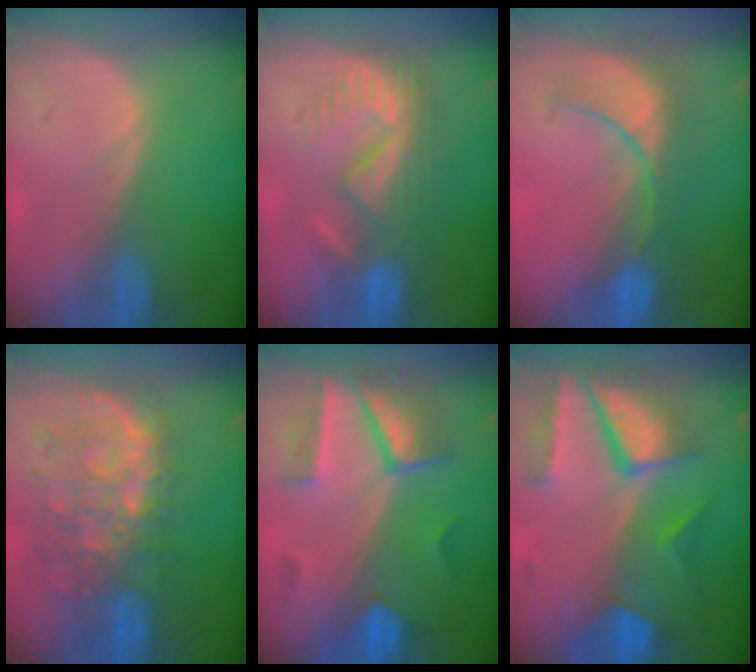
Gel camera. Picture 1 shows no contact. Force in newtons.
{"total": 9.0, "press": 8.3, "slide": 3.5}
{"total": 8.1, "press": 8.0, "slide": 0.7}
{"total": 10.4, "press": 9.3, "slide": 4.7}
{"total": 7.4, "press": 7.2, "slide": 1.4}
{"total": 10.4, "press": 8.8, "slide": 5.5}